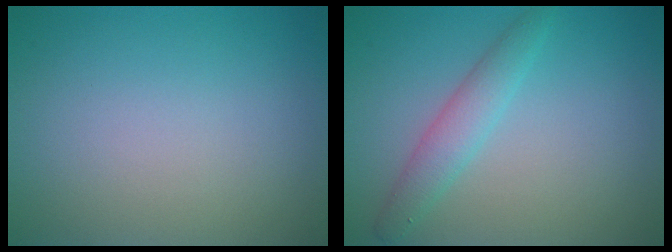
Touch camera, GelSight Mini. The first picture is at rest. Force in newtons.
{"total": 2.6, "press": 2.6, "slide": 0.1}